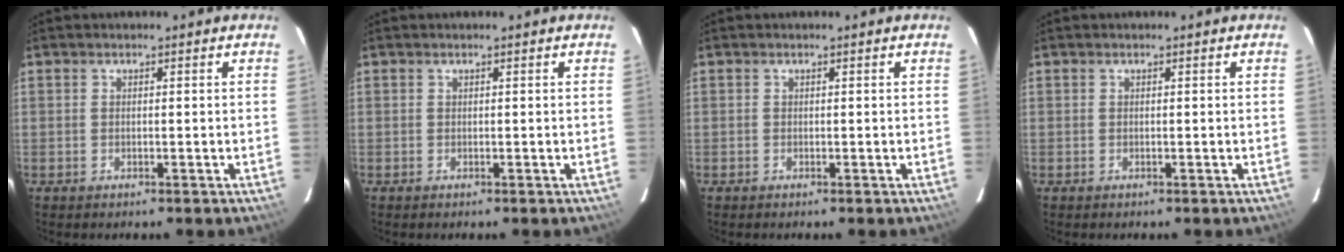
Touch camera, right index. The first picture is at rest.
{"total": 0.0}
{"total": 0.0}
{"total": 0.0}